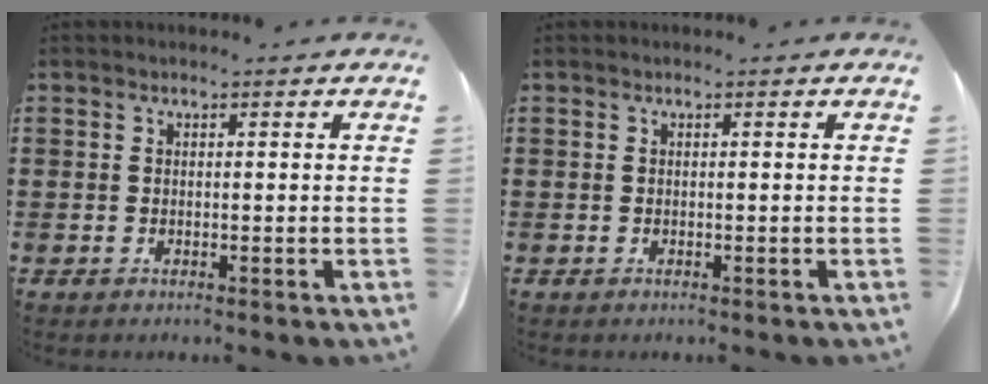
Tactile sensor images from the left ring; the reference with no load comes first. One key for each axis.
{"total": 0.0}